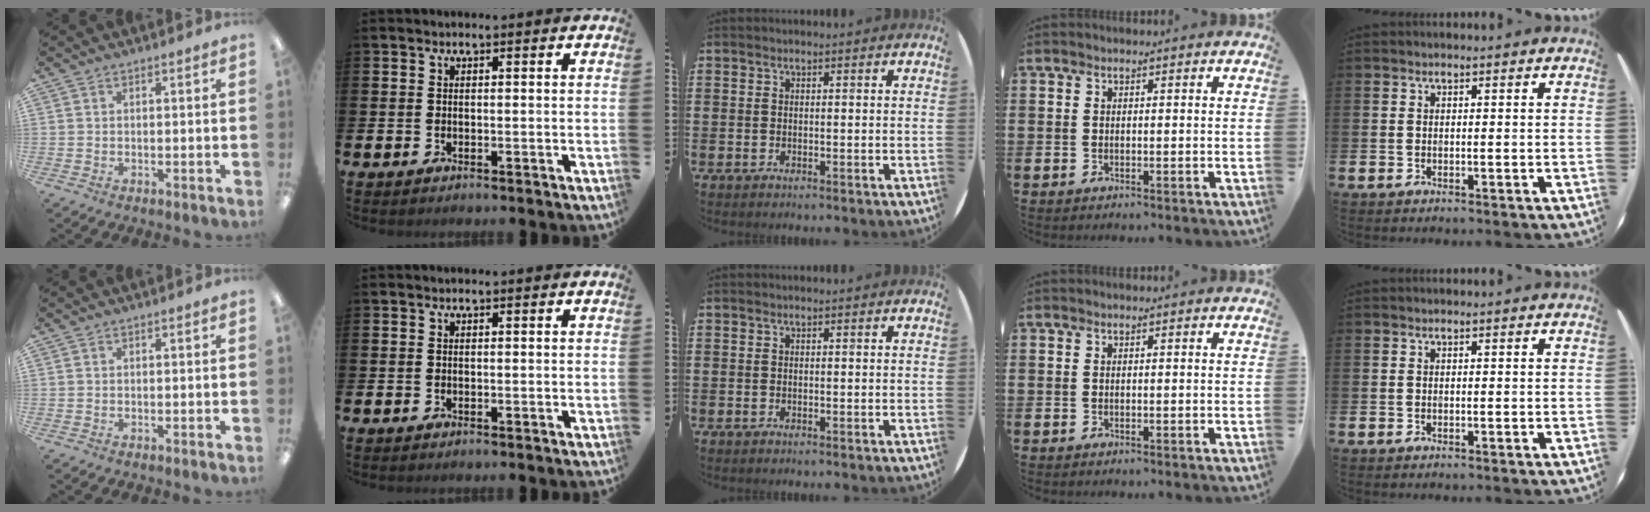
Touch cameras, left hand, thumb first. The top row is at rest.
{}